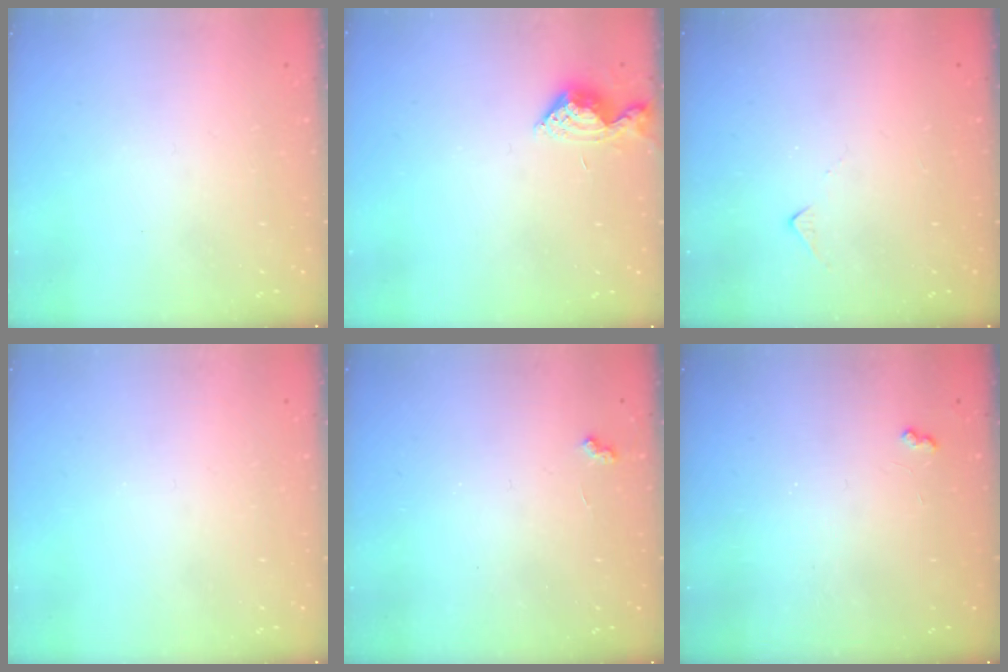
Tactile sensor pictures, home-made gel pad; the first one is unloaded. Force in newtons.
{"total": 7.0, "press": 6.9, "slide": 0.8}
{"total": 5.4, "press": 5.3, "slide": 0.7}
{"total": 0.0}
{"total": 2.9, "press": 2.8, "slide": 0.6}
{"total": 2.9, "press": 2.9, "slide": 0.5}